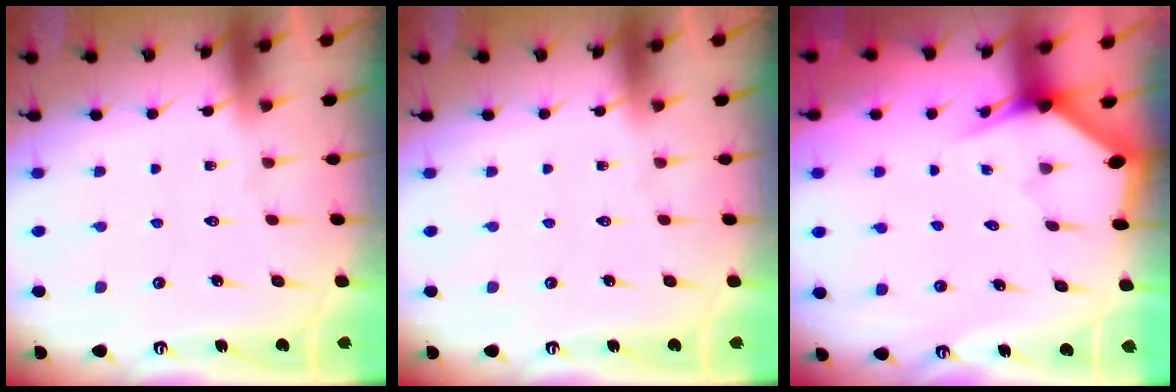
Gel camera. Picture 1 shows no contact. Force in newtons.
{"total": 0.0}
{"total": 3.0, "press": 3.0, "slide": 0.0}